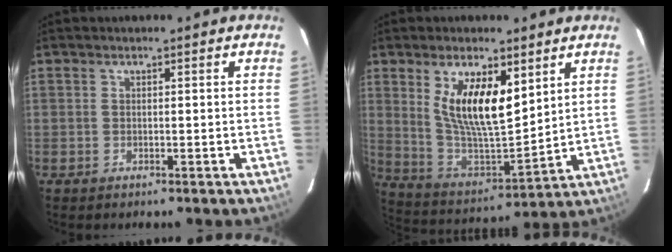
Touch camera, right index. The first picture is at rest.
{"total": 14.6, "force": [6.3, 5.3, 12.0], "torque": [-0.225, -0.005, 0.130]}